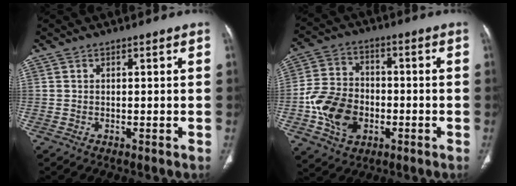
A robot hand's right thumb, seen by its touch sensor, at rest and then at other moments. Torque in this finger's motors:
{"motor_torque": [3.36, 1.64, 0.87, -1.23, 0.12]}